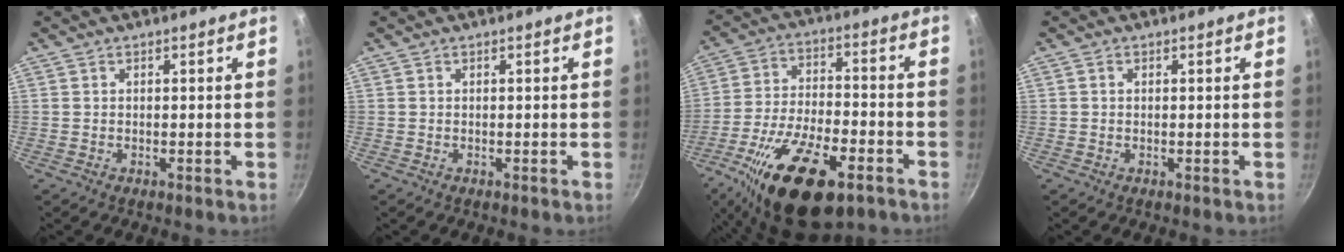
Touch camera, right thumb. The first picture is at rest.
{"total": 0.0}
{"total": 21.5, "force": [-11.4, 8.9, 15.8], "torque": [-0.267, 0.030, -0.201]}
{"total": 0.5, "force": [0.1, 0.4, 0.4], "torque": [-0.006, 0.003, 0.002]}